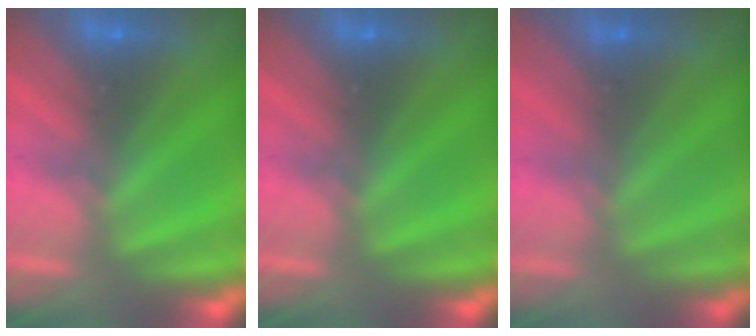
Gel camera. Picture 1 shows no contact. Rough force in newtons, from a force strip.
{"total": 0.0}
{"total": 2.3}